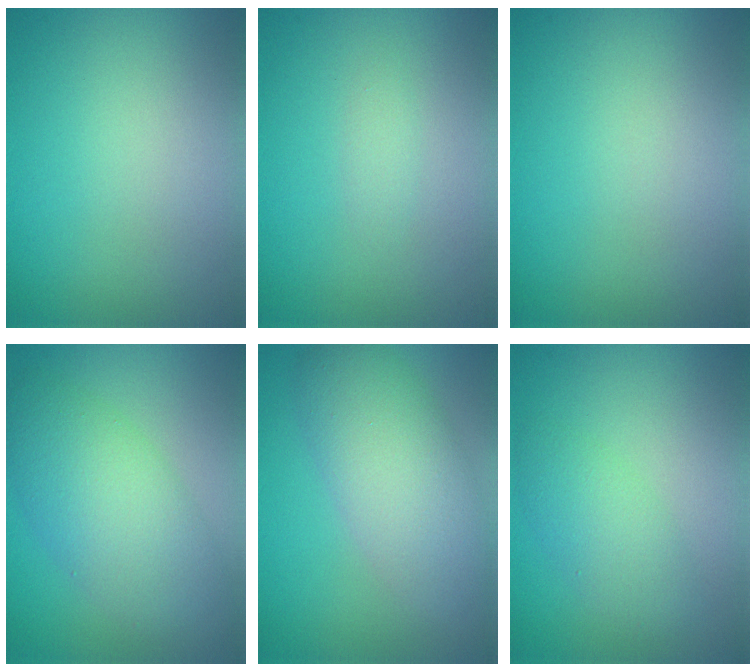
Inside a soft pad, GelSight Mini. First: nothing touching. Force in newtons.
{"total": 0.9, "press": 0.9, "slide": 0.0}
{"total": 0.0}
{"total": 6.8, "press": 6.8, "slide": 0.2}
{"total": 6.1, "press": 6.1, "slide": 0.4}
{"total": 2.8, "press": 2.8, "slide": 0.2}